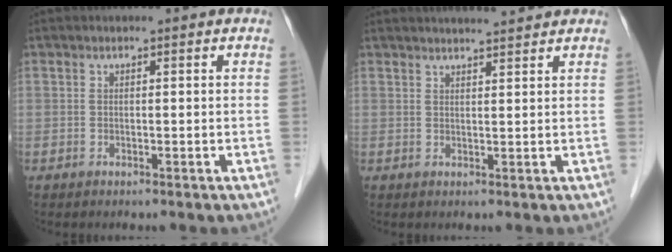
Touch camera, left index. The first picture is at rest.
{"total": 5.4, "force": [5.1, 0.0, 1.7], "torque": [-0.027, 0.017, 0.067]}